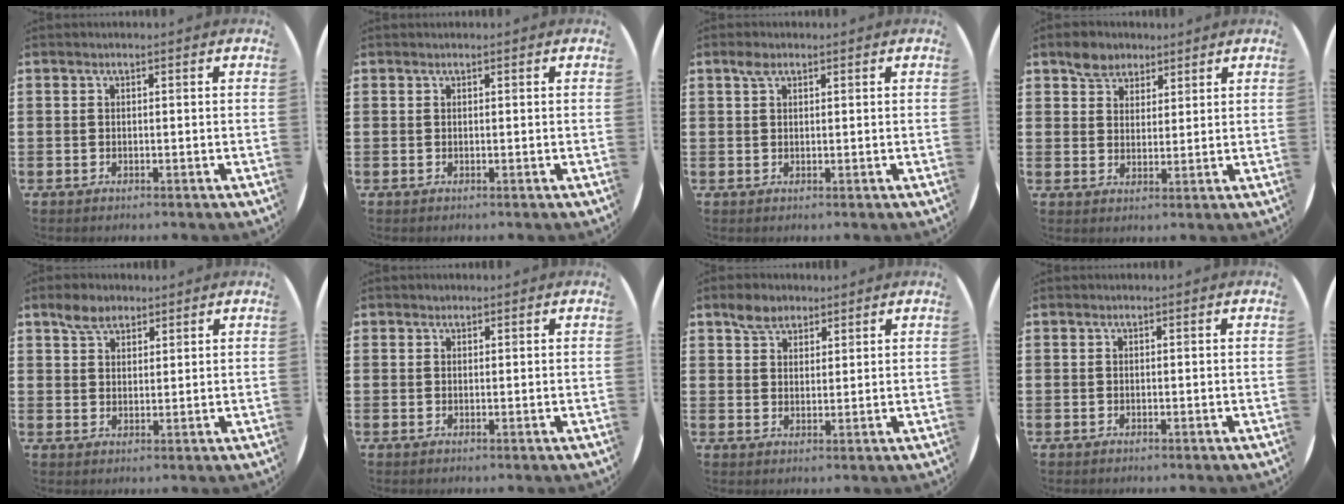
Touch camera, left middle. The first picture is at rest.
{"total": 0.0}
{"total": 1.5, "force": [1.0, 0.8, 0.9], "torque": [-0.012, 0.002, 0.016]}
{"total": 3.7, "force": [2.9, 2.2, 0.4], "torque": [-0.009, 0.007, 0.057]}
{"total": 3.9, "force": [3.0, 2.1, 1.3], "torque": [-0.024, 0.005, 0.056]}
{"total": 0.6, "force": [0.5, 0.3, -0.1], "torque": [0.002, 0.004, 0.010]}
{"total": 3.9, "force": [3.0, 2.2, 0.9], "torque": [-0.011, 0.002, 0.055]}
{"total": 0.0}